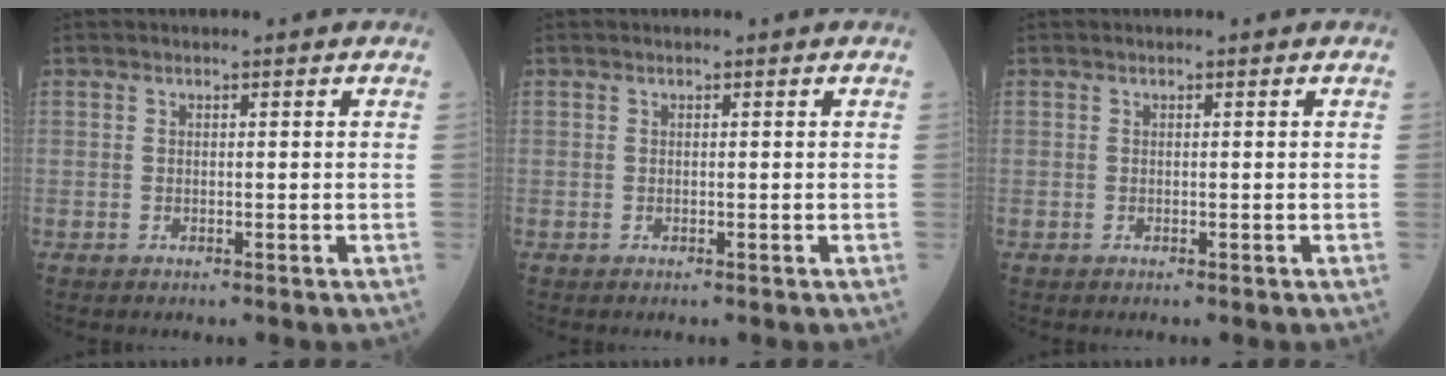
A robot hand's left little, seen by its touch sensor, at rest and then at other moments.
{"total": 0.0}
{"total": 0.0}